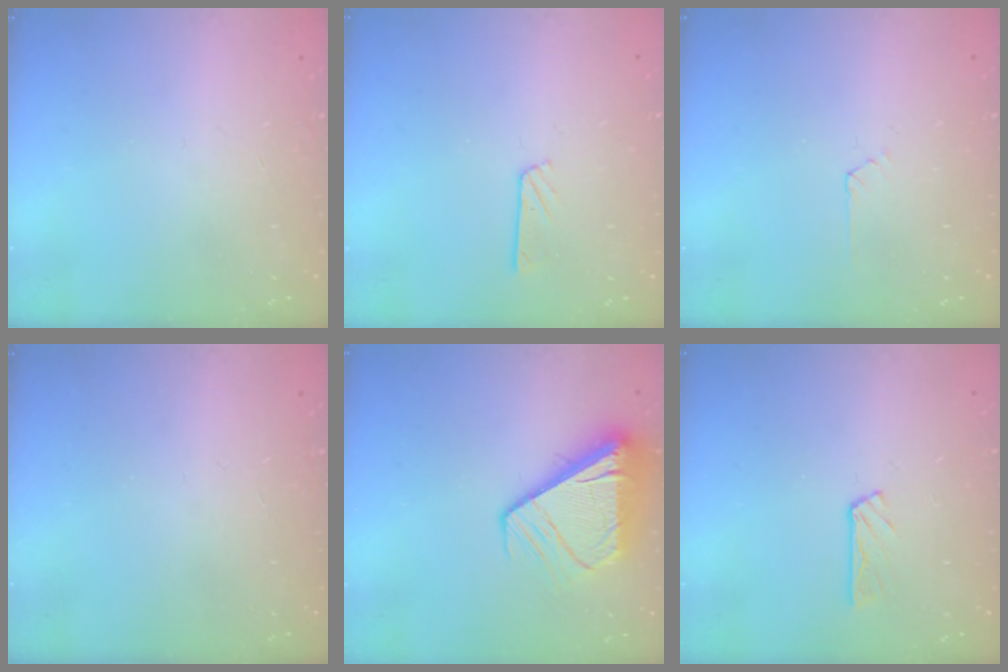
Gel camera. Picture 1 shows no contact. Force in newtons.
{"total": 2.8, "press": 2.8, "slide": 0.2}
{"total": 2.2, "press": 2.2, "slide": 0.3}
{"total": 0.0}
{"total": 10.6, "press": 10.5, "slide": 1.3}
{"total": 3.1, "press": 3.1, "slide": 0.4}